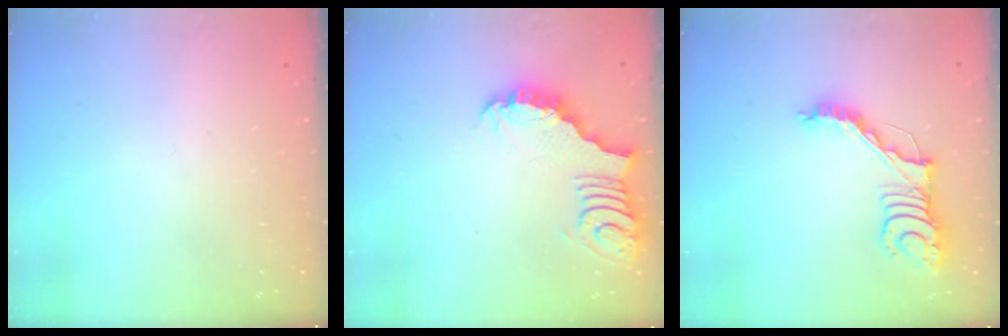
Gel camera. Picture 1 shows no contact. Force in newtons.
{"total": 3.8, "press": 3.7, "slide": 0.8}
{"total": 12.4, "press": 12.3, "slide": 1.3}